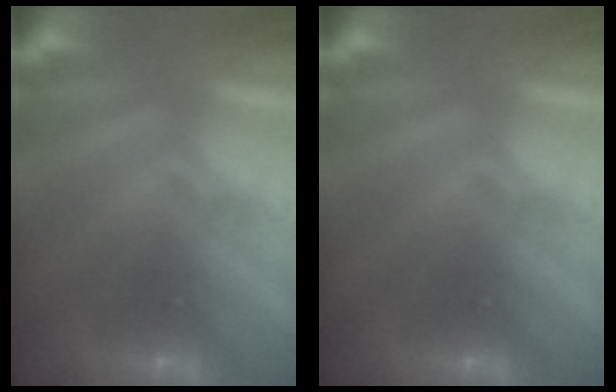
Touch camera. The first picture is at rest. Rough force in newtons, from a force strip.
{"total": 0.0}